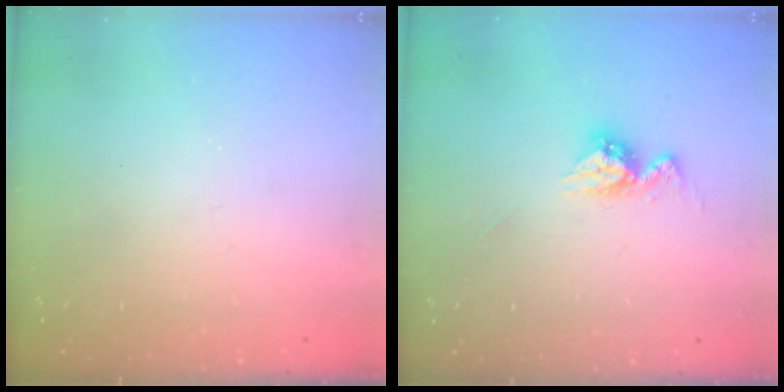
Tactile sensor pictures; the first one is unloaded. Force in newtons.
{"total": 8.7, "press": 8.6, "slide": 0.7}